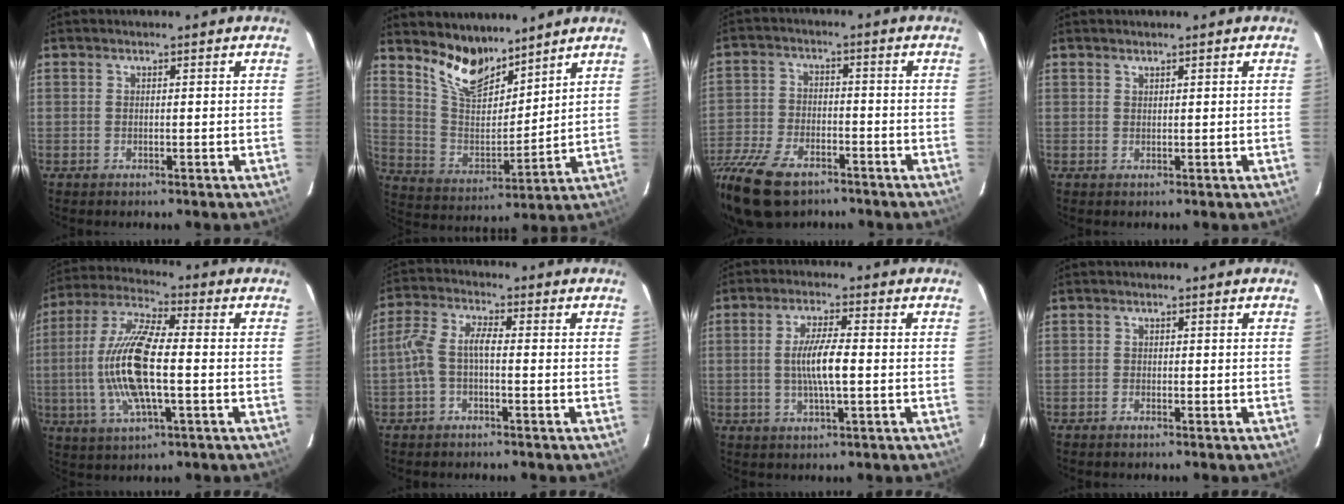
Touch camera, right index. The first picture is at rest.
{"total": 11.6, "force": [9.5, 4.5, 4.9], "torque": [-0.103, 0.000, 0.184]}
{"total": 15.7, "force": [-10.8, 7.8, 8.3], "torque": [-0.208, -0.028, -0.202]}
{"total": 0.5, "force": [0.5, 0.1, 0.1], "torque": [-0.001, 0.001, 0.010]}
{"total": 15.4, "force": [-1.6, 4.3, 14.7], "torque": [-0.301, 0.001, -0.034]}
{"total": 4.9, "force": [-1.4, 1.6, 4.4], "torque": [-0.105, 0.016, -0.031]}
{"total": 6.6, "force": [-0.5, 0.9, 6.5], "torque": [-0.120, -0.001, -0.009]}
{"total": 0.7, "force": [-0.7, 0.3, 0.1], "torque": [-0.006, 0.002, -0.015]}